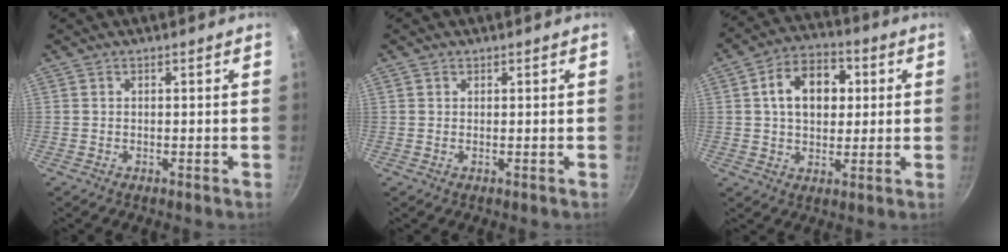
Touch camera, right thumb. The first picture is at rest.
{"total": 0.6, "force": [0.3, 0.4, 0.2], "torque": [-0.003, 0.002, 0.003]}
{"total": 12.4, "force": [2.5, 8.7, 8.4], "torque": [-0.100, 0.014, 0.028]}